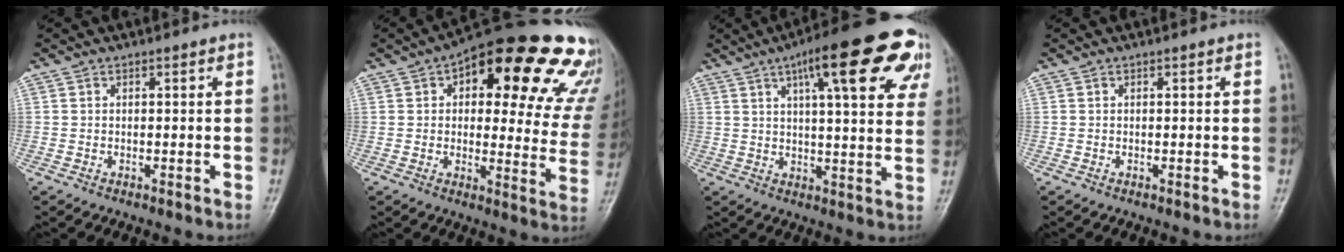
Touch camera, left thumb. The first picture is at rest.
{"total": 27.5, "force": [14.9, 11.0, 20.4], "torque": [-0.211, -0.016, 0.178]}
{"total": 21.4, "force": [10.9, 5.5, 17.5], "torque": [-0.221, -0.012, 0.139]}
{"total": 0.0}